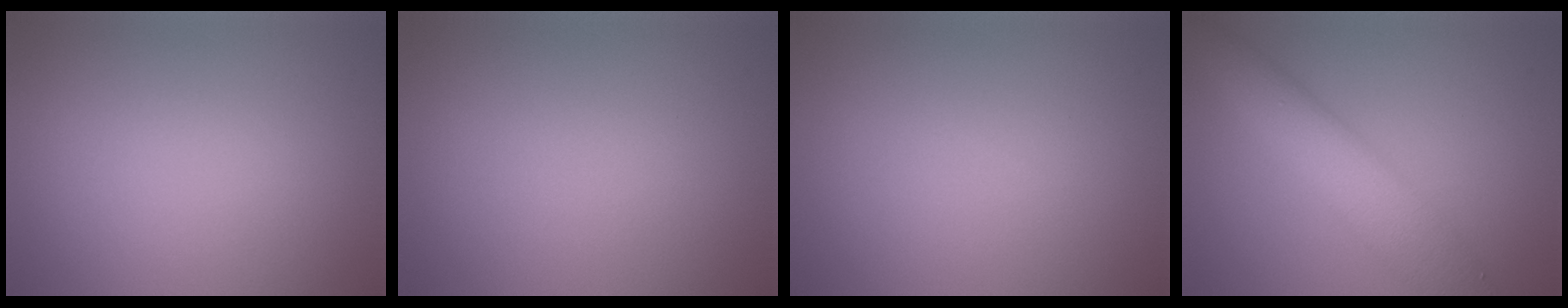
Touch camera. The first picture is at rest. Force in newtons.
{"total": 0.0}
{"total": 0.0}
{"total": 5.6, "press": 5.6, "slide": 0.1}